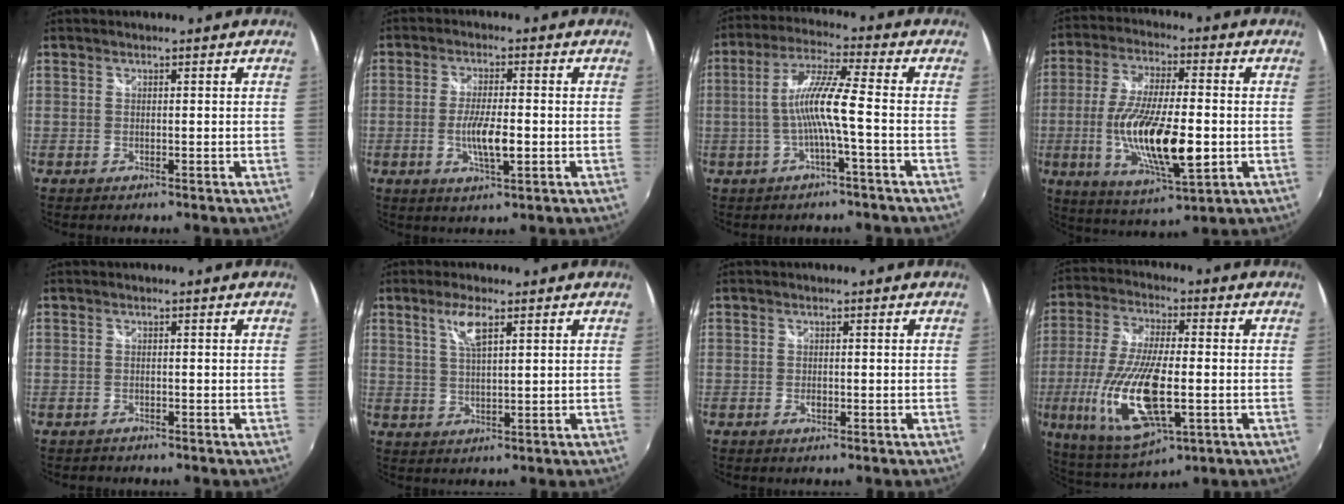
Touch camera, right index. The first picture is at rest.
{"total": 6.4, "force": [-1.5, 1.4, 6.0], "torque": [-0.116, -0.008, -0.026]}
{"total": 8.7, "force": [-2.0, -0.4, 8.4], "torque": [-0.174, 0.007, -0.035]}
{"total": 17.4, "force": [-3.2, 5.1, 16.3], "torque": [-0.317, -0.021, -0.054]}
{"total": 1.0, "force": [-0.9, 0.4, -0.1], "torque": [-0.005, -0.001, -0.017]}
{"total": 4.8, "force": [2.5, 1.2, 4.0], "torque": [-0.077, 0.002, 0.048]}
{"total": 1.0, "force": [-0.4, 0.6, 0.6], "torque": [-0.011, -0.001, -0.007]}
{"total": 18.5, "force": [-4.1, 6.0, 17.0], "torque": [-0.359, -0.025, -0.072]}